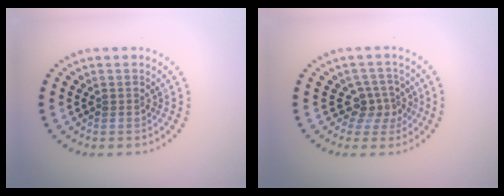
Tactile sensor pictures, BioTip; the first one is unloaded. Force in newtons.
{"total": 2.6, "press": 2.0, "slide": 1.6}